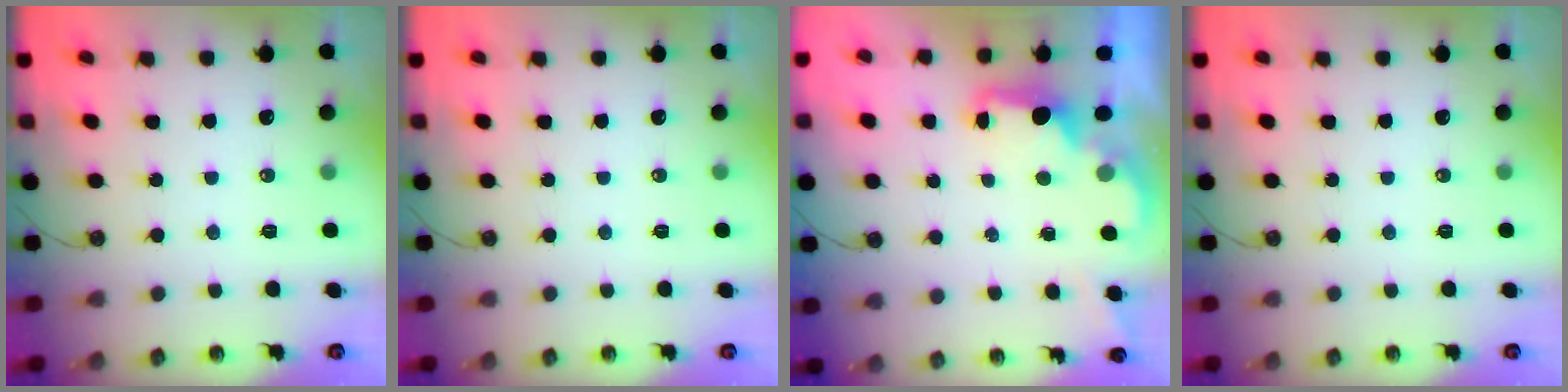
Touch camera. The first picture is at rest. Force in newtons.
{"total": 0.0}
{"total": 2.2, "press": 2.0, "slide": 0.8}
{"total": 0.0}